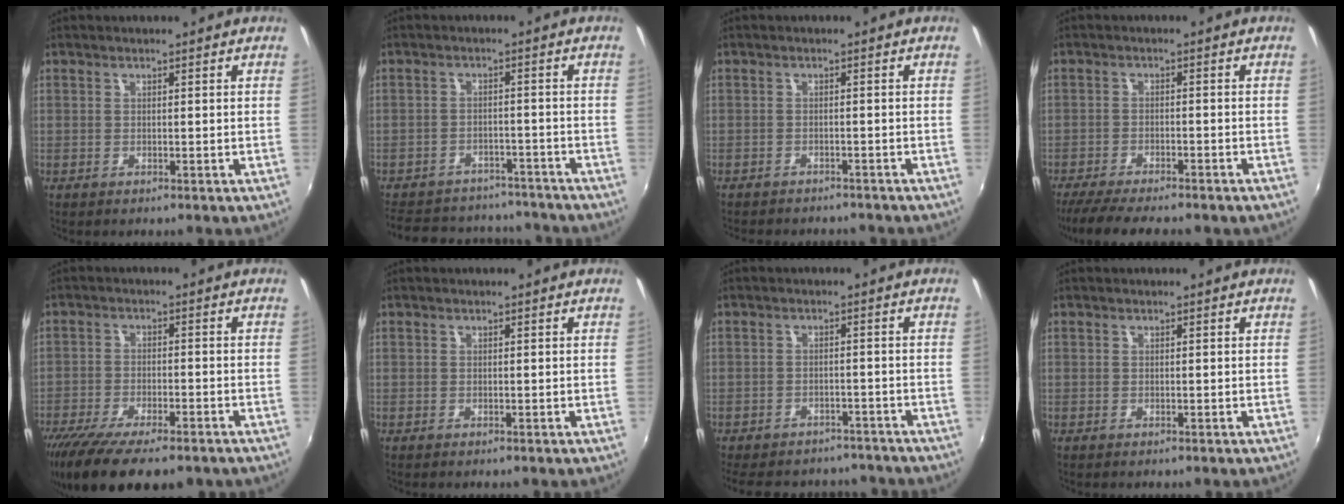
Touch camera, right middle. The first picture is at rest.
{"total": 18.6, "force": [-15.8, 7.6, 6.2], "torque": [-0.143, 0.027, -0.203]}
{"total": 6.3, "force": [-5.7, 1.7, 1.9], "torque": [-0.051, -0.014, -0.081]}
{"total": 12.1, "force": [-10.1, 2.4, 6.1], "torque": [-0.131, -0.032, -0.157]}
{"total": 15.7, "force": [-11.7, 4.5, 9.4], "torque": [-0.193, -0.055, -0.187]}
{"total": 0.0}
{"total": 15.3, "force": [-12.9, 6.3, 5.2], "torque": [-0.121, 0.002, -0.166]}
{"total": 0.0}